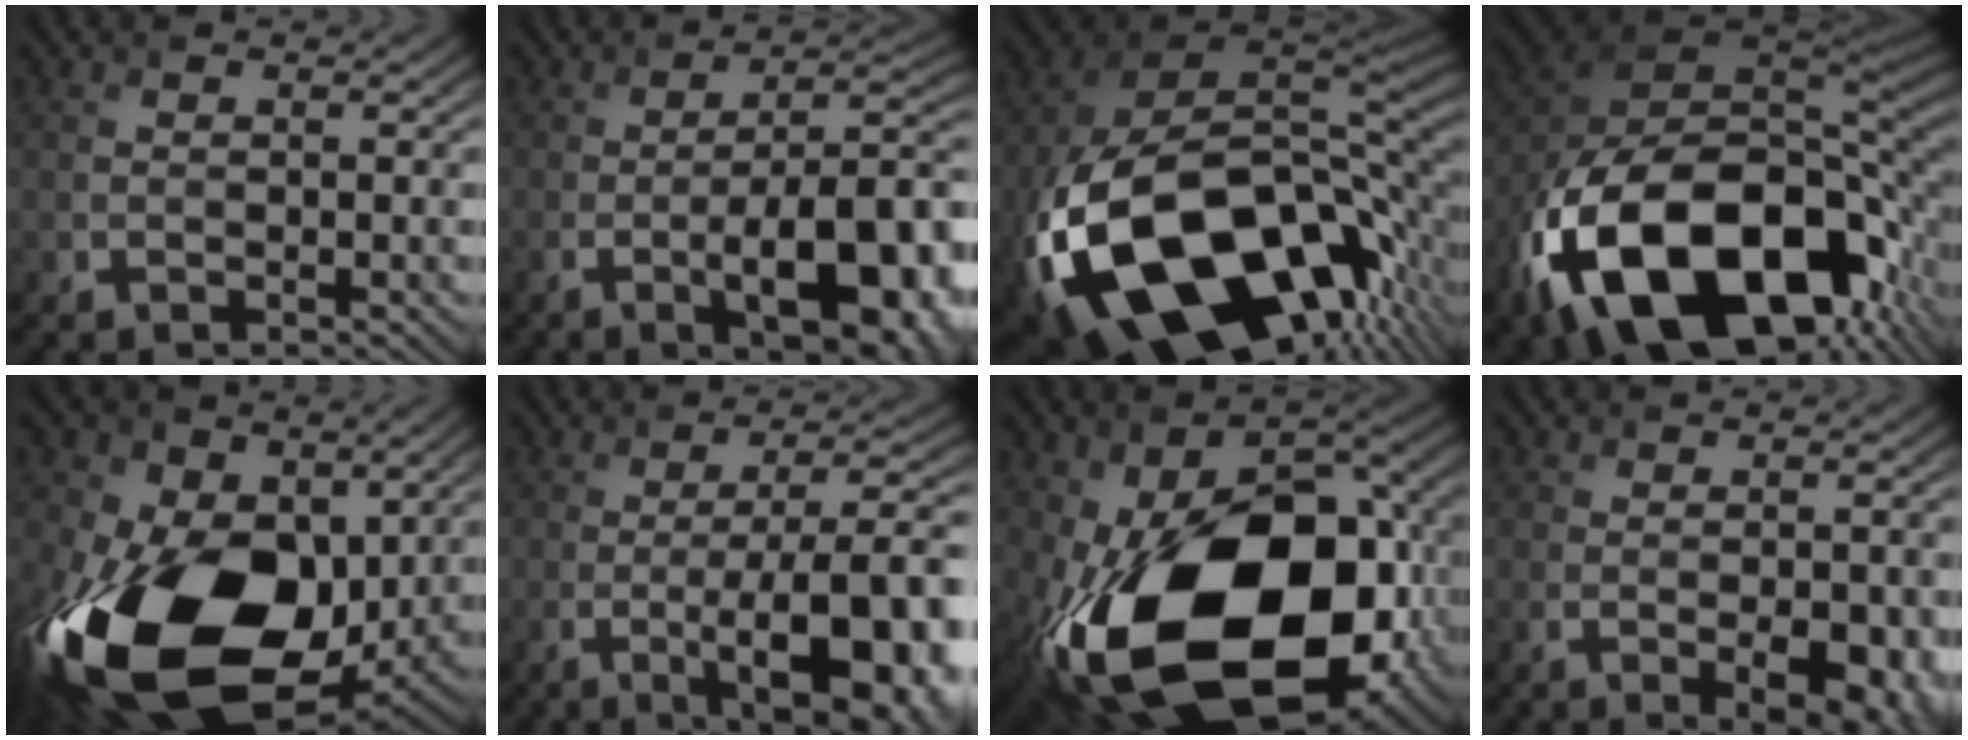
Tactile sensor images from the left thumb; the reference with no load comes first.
{"total": 13.1, "force": [-4.8, 4.2, 11.4], "torque": [-0.159, -0.001, -0.066]}
{"total": 22.4, "force": [-7.7, 11.6, 17.5], "torque": [-0.381, -0.052, -0.113]}
{"total": 21.9, "force": [-9.3, 11.8, 16.0], "torque": [-0.351, -0.062, -0.124]}
{"total": 20.9, "force": [-2.2, 13.8, 15.5], "torque": [-0.341, -0.069, -0.021]}
{"total": 13.3, "force": [-4.3, 3.7, 12.0], "torque": [-0.146, 0.000, -0.058]}
{"total": 20.9, "force": [-5.2, 11.9, 16.3], "torque": [-0.318, -0.042, -0.071]}
{"total": 4.5, "force": [-1.4, 1.5, 4.0], "torque": [-0.056, -0.010, -0.008]}